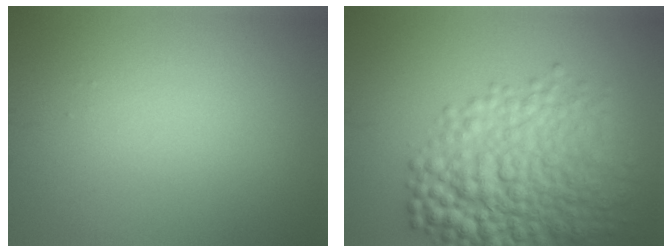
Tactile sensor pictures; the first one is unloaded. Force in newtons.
{"total": 9.3, "press": 9.3, "slide": 0.1}